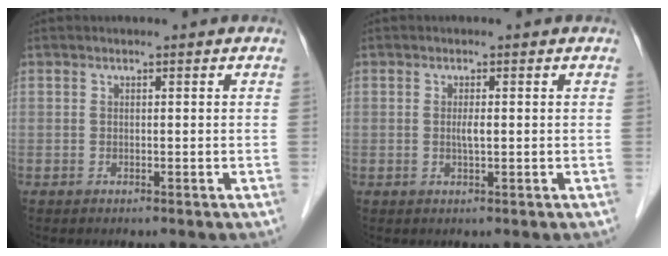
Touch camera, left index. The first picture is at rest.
{"total": 1.3, "force": [0.1, 0.1, 1.3], "torque": [-0.028, -0.001, 0.001]}